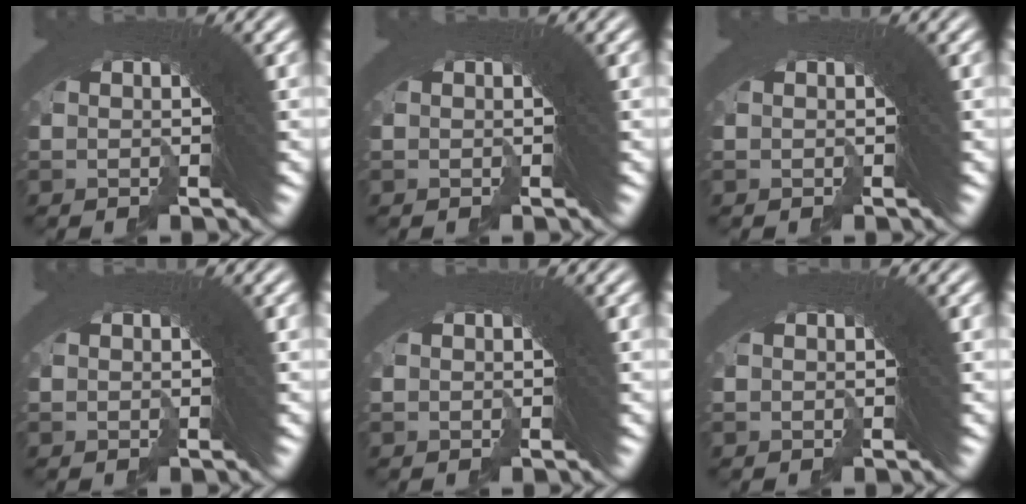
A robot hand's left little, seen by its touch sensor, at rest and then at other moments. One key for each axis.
{"total": 0.0}
{"total": 0.0}
{"total": 0.0}
{"total": 0.0}
{"total": 0.0}